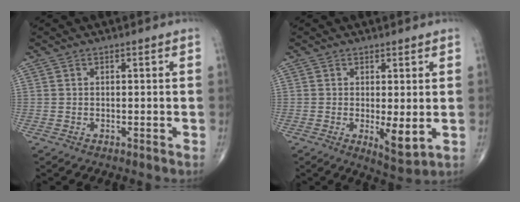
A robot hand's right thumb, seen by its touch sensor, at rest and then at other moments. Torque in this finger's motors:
{"motor_torque": [2.68, 2.34, 2.27, -0.51, 0.95]}